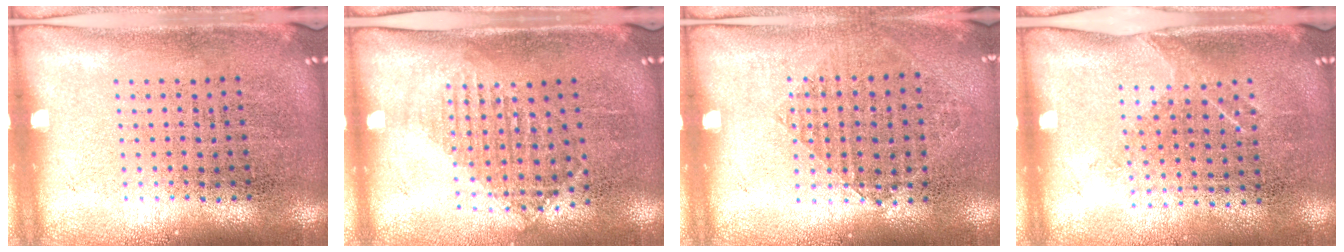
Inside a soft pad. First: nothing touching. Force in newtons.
{"total": 1.2, "press": 1.1, "slide": 0.5}
{"total": 0.9, "press": 0.9, "slide": 0.3}
{"total": 1.1, "press": 1.0, "slide": 0.6}